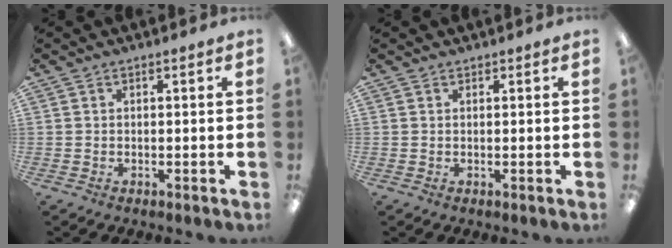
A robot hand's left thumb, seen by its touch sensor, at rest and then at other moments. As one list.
[{"total": 0.6, "force": [0.6, 0.2, 0.0], "torque": [-0.001, 0.001, 0.011]}]